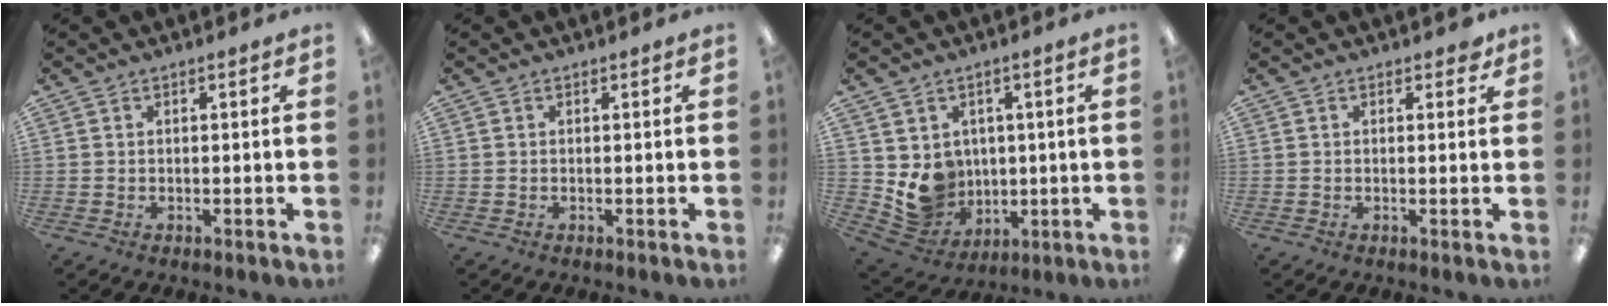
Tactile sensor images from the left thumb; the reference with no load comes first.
{"total": 0.0}
{"total": 9.2, "force": [0.8, 8.9, 2.2], "torque": [-0.055, -0.026, 0.026]}
{"total": 1.5, "force": [0.9, 0.9, 0.8], "torque": [-0.001, -0.003, 0.012]}